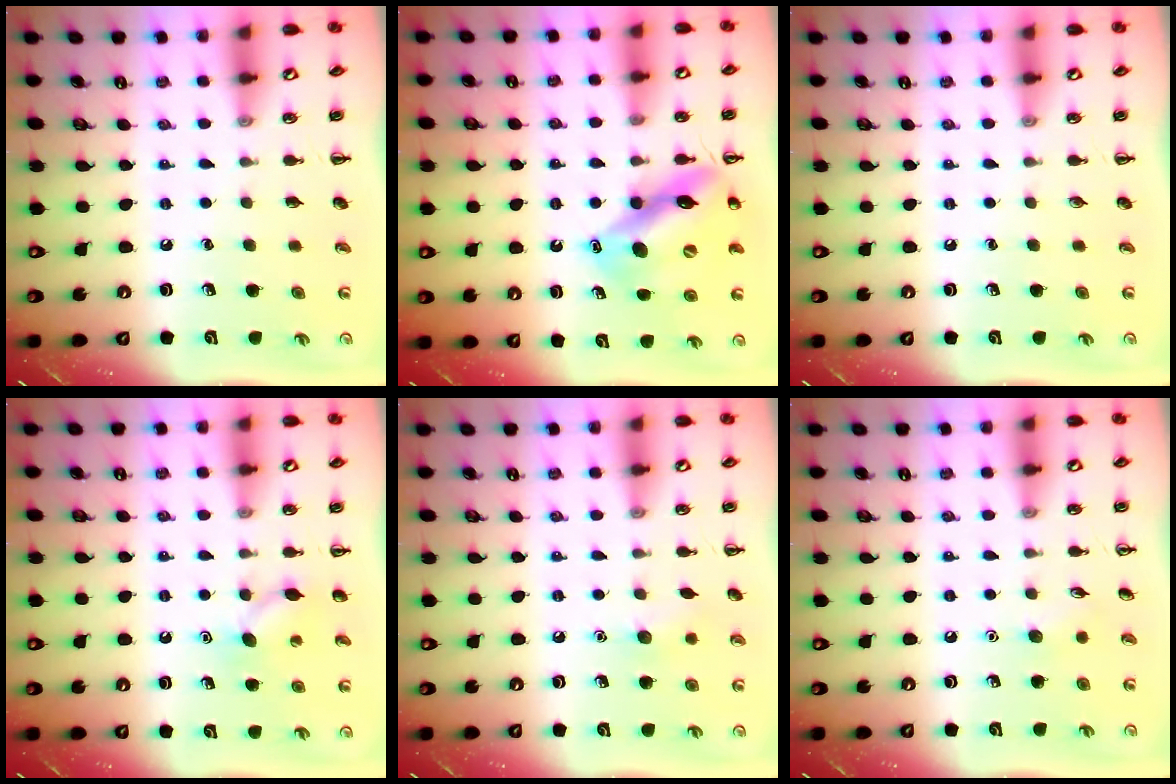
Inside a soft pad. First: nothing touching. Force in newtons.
{"total": 13.7, "press": 13.2, "slide": 3.4}
{"total": 0.0}
{"total": 8.0, "press": 7.8, "slide": 1.7}
{"total": 6.1, "press": 5.9, "slide": 1.4}
{"total": 4.9, "press": 4.7, "slide": 1.5}